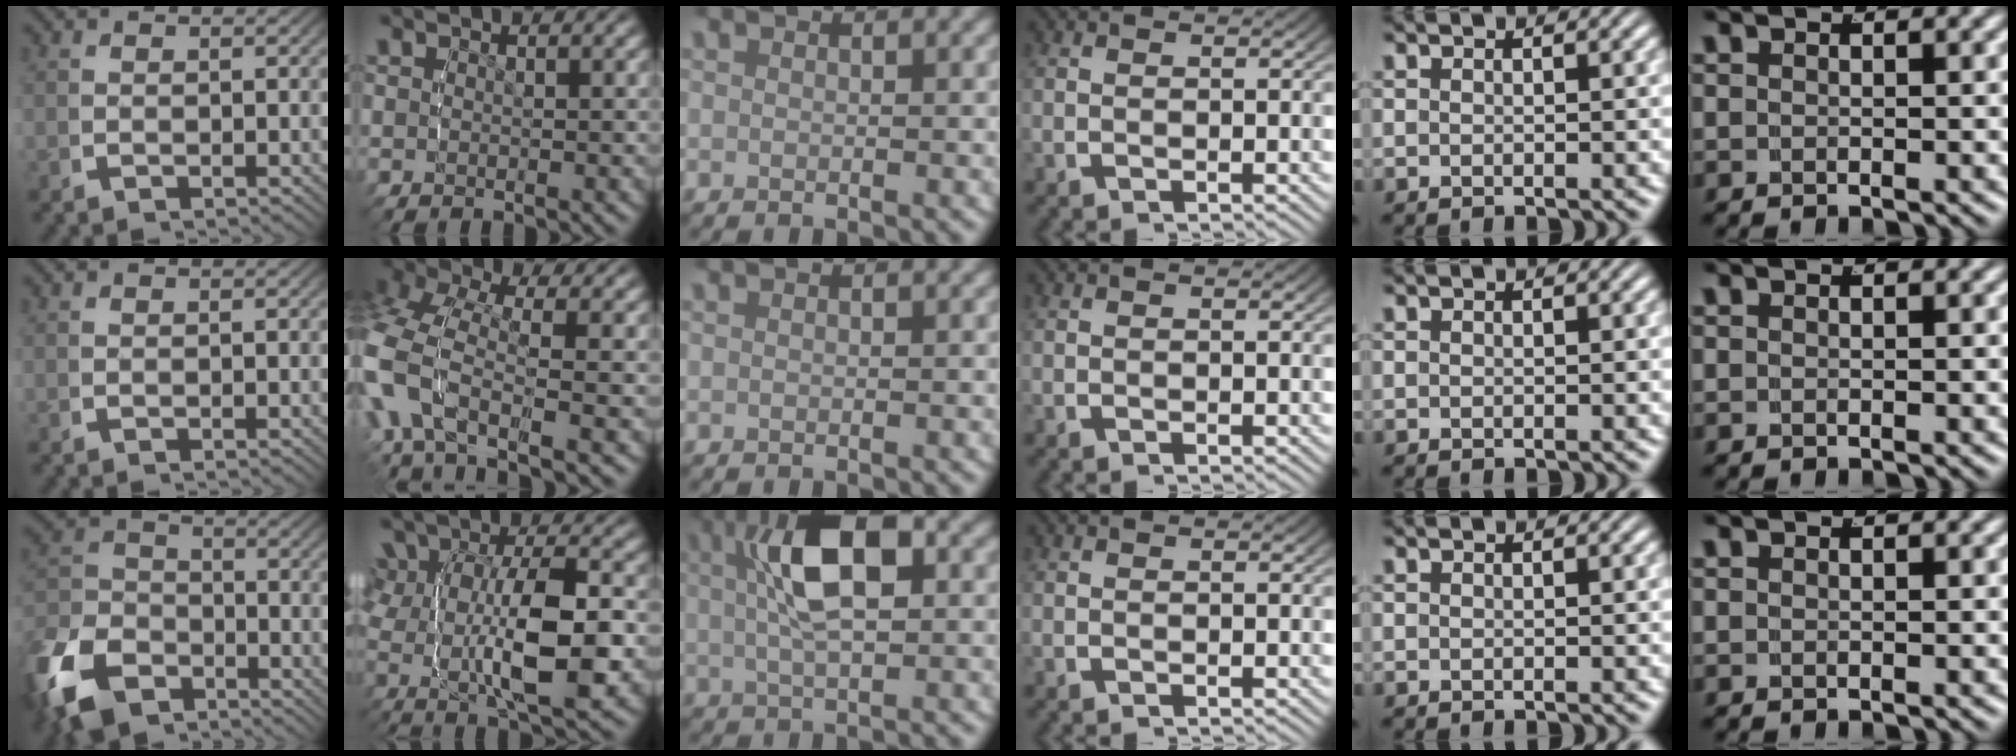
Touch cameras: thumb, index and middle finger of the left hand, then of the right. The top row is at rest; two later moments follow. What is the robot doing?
{"motion": "lift_and_place", "object": "bottle cap"}